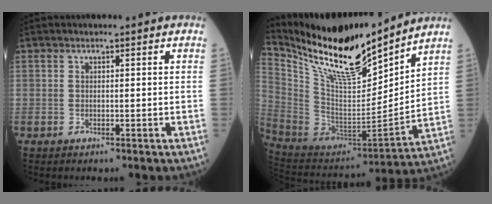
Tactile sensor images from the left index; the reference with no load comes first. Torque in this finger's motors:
{"motor_torque": [1.15, -0.99, 0.27, 0.12]}